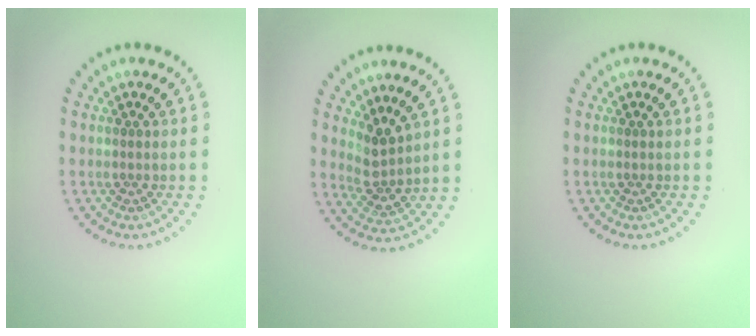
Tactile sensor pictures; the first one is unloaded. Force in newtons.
{"total": 2.8, "press": 2.1, "slide": 1.9}
{"total": 0.0}